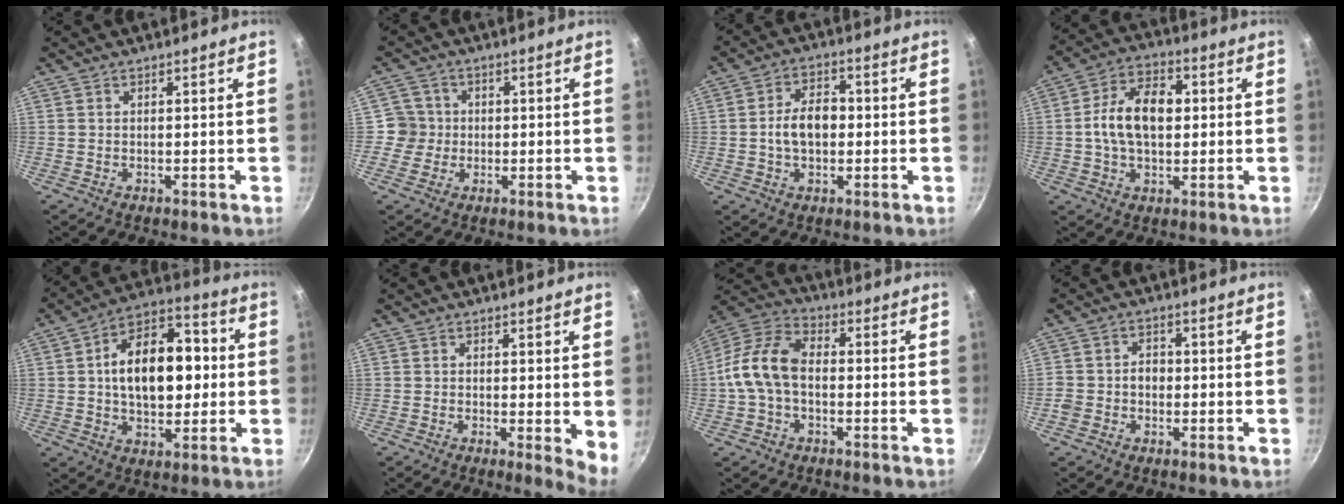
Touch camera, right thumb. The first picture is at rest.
{"total": 4.5, "force": [-0.3, 4.5, 0.0], "torque": [0.031, 0.012, -0.015]}
{"total": 7.8, "force": [-0.4, 5.0, 5.9], "torque": [-0.093, 0.019, -0.010]}
{"total": 12.6, "force": [0.8, 7.8, 9.8], "torque": [-0.164, 0.020, 0.009]}
{"total": 17.7, "force": [1.2, 10.7, 14.1], "torque": [-0.190, 0.027, 0.015]}
{"total": 3.9, "force": [0.3, 1.0, 3.8], "torque": [-0.053, -0.011, 0.001]}
{"total": 12.0, "force": [-0.9, 7.6, 9.3], "torque": [-0.186, 0.036, -0.027]}
{"total": 4.2, "force": [-0.8, 3.4, 2.3], "torque": [-0.028, 0.021, -0.015]}